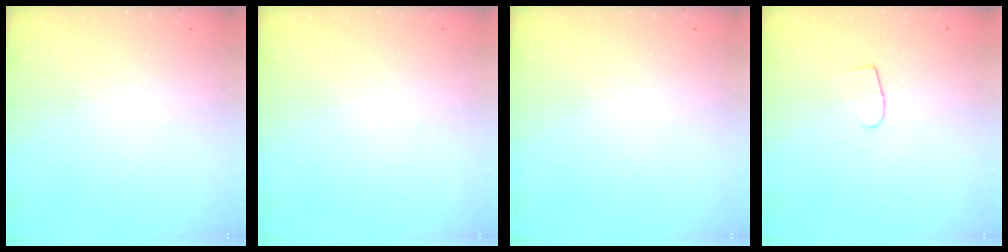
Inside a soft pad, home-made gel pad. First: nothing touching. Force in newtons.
{"total": 0.0}
{"total": 0.0}
{"total": 5.2, "press": 5.1, "slide": 0.6}